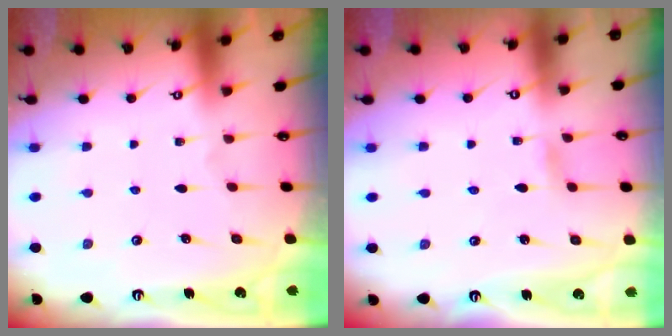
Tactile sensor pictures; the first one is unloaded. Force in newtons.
{"total": 1.7, "press": 1.7, "slide": 0.1}